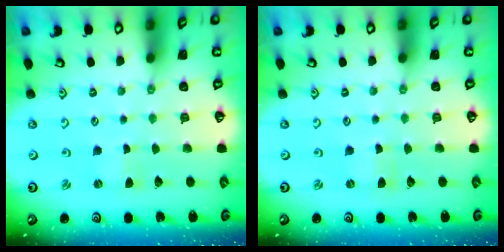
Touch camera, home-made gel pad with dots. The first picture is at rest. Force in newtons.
{"total": 0.0}